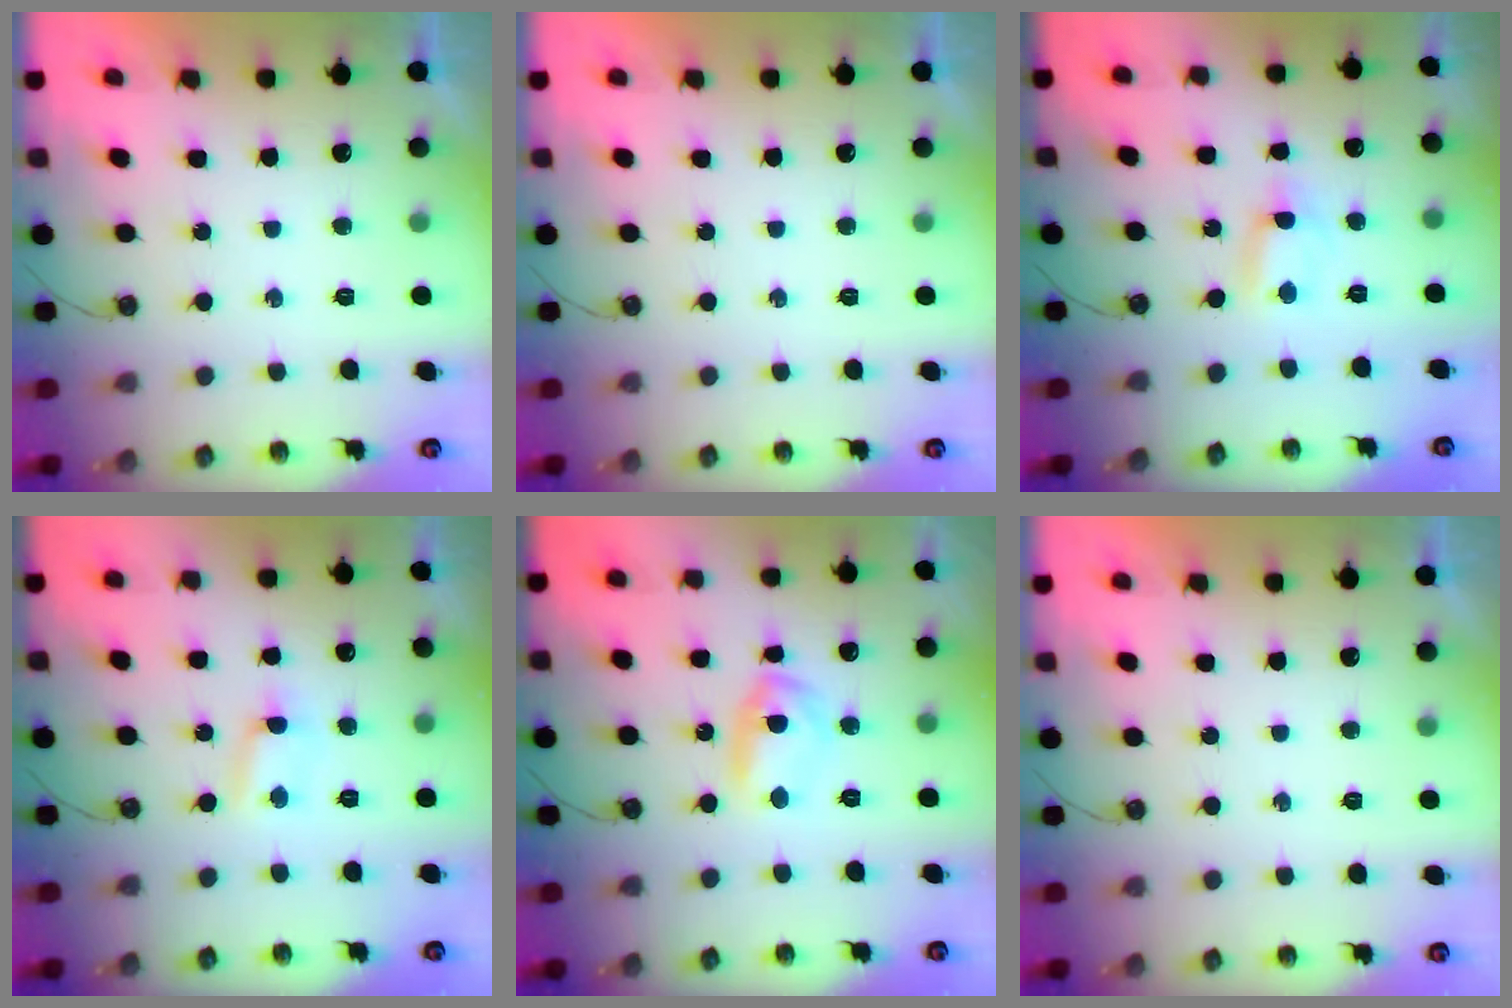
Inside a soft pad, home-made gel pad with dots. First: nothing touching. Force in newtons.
{"total": 0.0}
{"total": 0.6, "press": 0.3, "slide": 0.6}
{"total": 1.8, "press": 1.8, "slide": 0.2}
{"total": 8.7, "press": 8.7, "slide": 0.7}
{"total": 0.0}